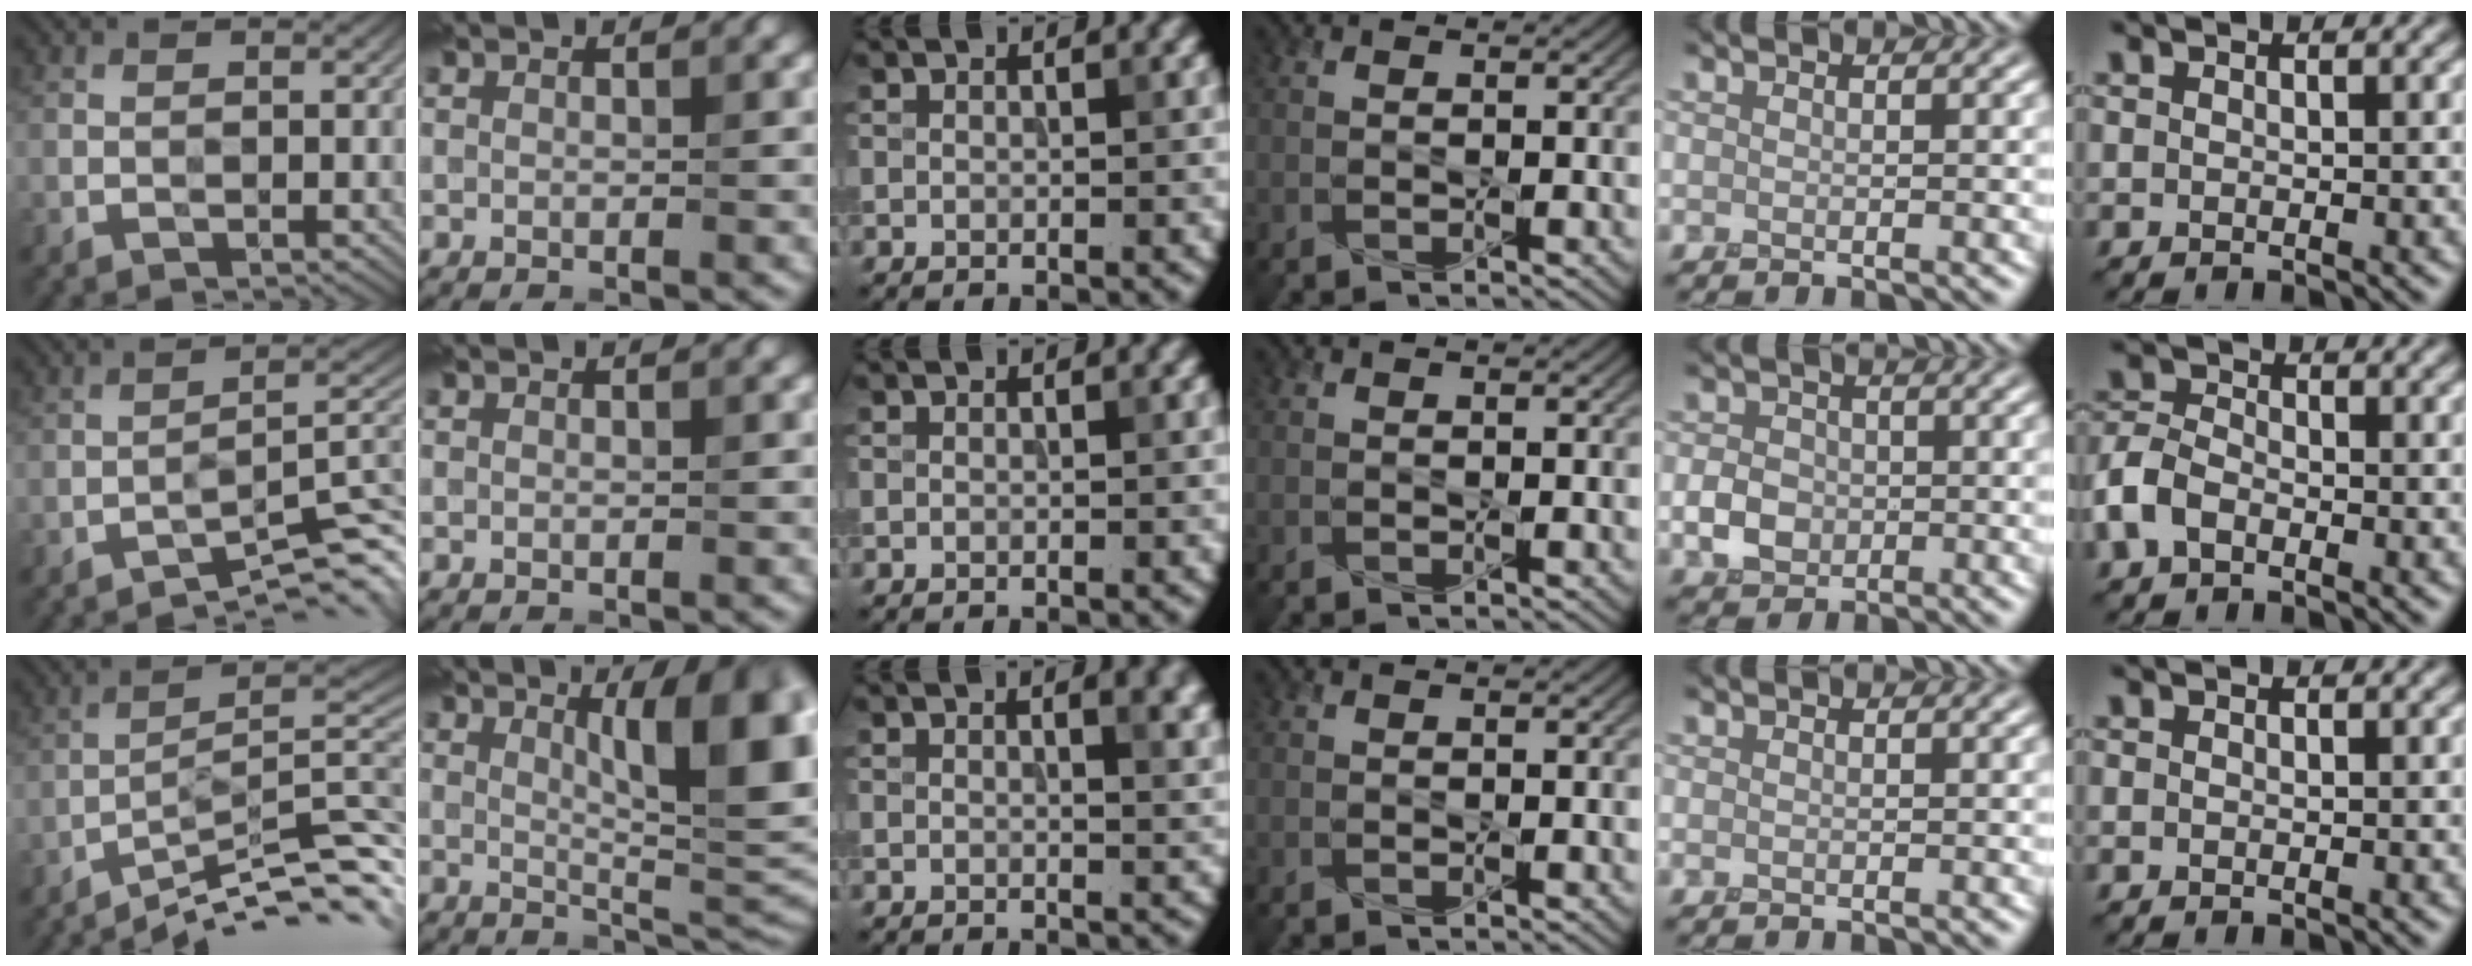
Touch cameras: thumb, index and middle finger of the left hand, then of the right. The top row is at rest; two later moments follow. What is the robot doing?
{"motion": "press", "object": "syringe"}